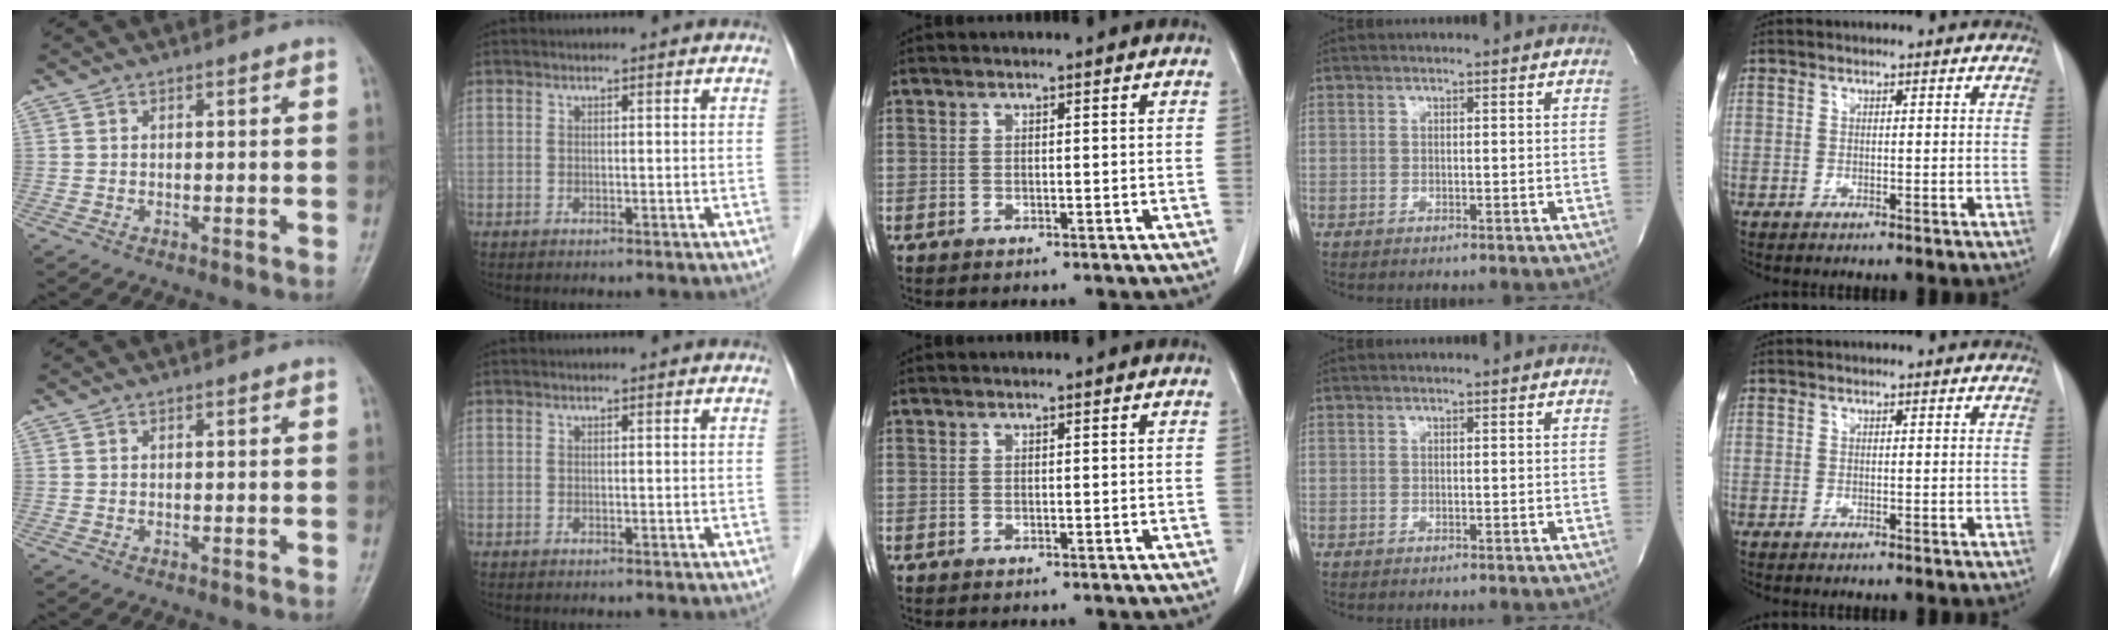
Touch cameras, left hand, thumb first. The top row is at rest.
{}